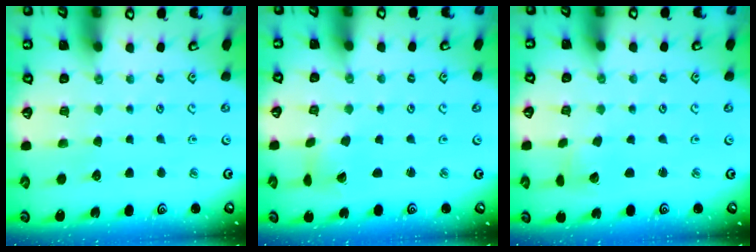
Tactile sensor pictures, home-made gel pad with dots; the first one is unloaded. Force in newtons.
{"total": 1.2, "press": 1.2, "slide": 0.2}
{"total": 2.1, "press": 2.1, "slide": 0.2}